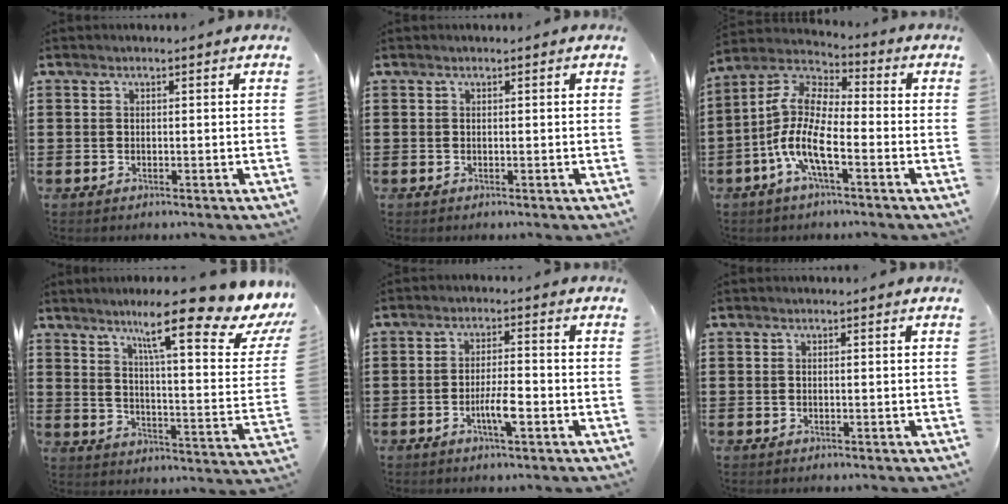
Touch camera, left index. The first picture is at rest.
{"total": 0.0}
{"total": 9.5, "force": [-4.3, 2.7, 8.1], "torque": [-0.216, -0.027, -0.099]}
{"total": 14.5, "force": [9.8, 0.5, 10.7], "torque": [-0.186, -0.062, 0.145]}
{"total": 4.6, "force": [-1.8, 1.0, 4.1], "torque": [-0.075, 0.005, -0.034]}
{"total": 0.0}